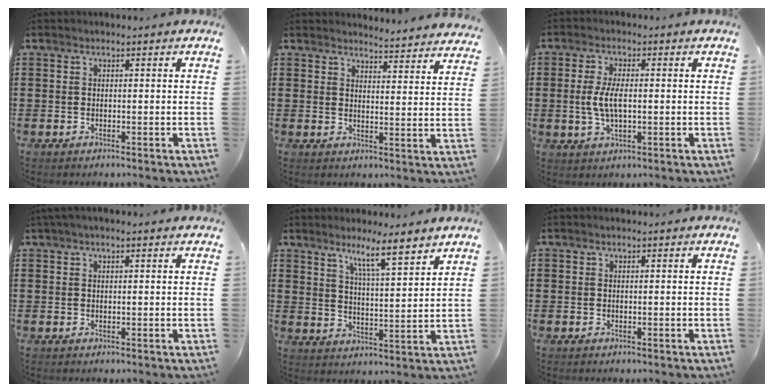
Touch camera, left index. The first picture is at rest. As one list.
[{"total": 4.0, "force": [4.0, -0.1, 0.3], "torque": [-0.014, -0.027, 0.070]}, {"total": 5.1, "force": [0.0, 2.1, 4.7], "torque": [-0.111, -0.004, -0.008]}, {"total": 1.4, "force": [0.9, 0.2, 1.0], "torque": [-0.021, 0.001, 0.017]}, {"total": 7.3, "force": [5.9, 0.2, 4.3], "torque": [-0.076, -0.033, 0.095]}, {"total": 0.0}]